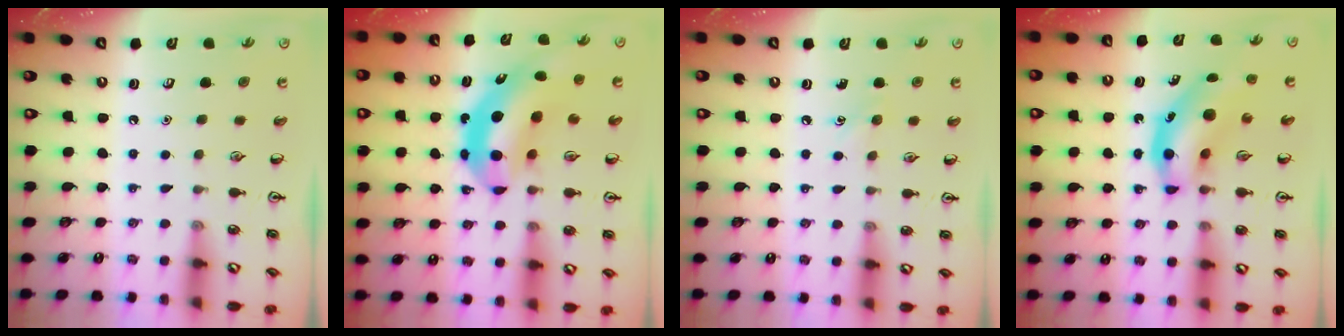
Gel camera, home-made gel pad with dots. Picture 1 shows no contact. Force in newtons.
{"total": 11.7, "press": 11.1, "slide": 3.7}
{"total": 5.0, "press": 4.7, "slide": 1.7}
{"total": 10.6, "press": 10.1, "slide": 3.2}